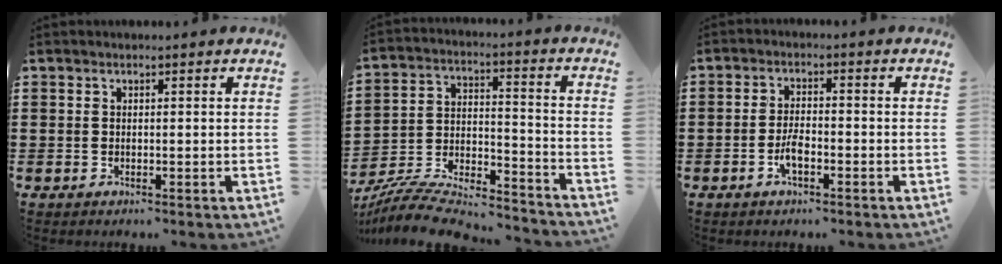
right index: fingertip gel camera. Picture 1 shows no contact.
{"total": 8.1, "force": [-7.6, 1.6, 2.4], "torque": [-0.050, 0.003, -0.151]}
{"total": 3.4, "force": [-1.6, 1.1, 2.7], "torque": [-0.063, -0.003, -0.033]}